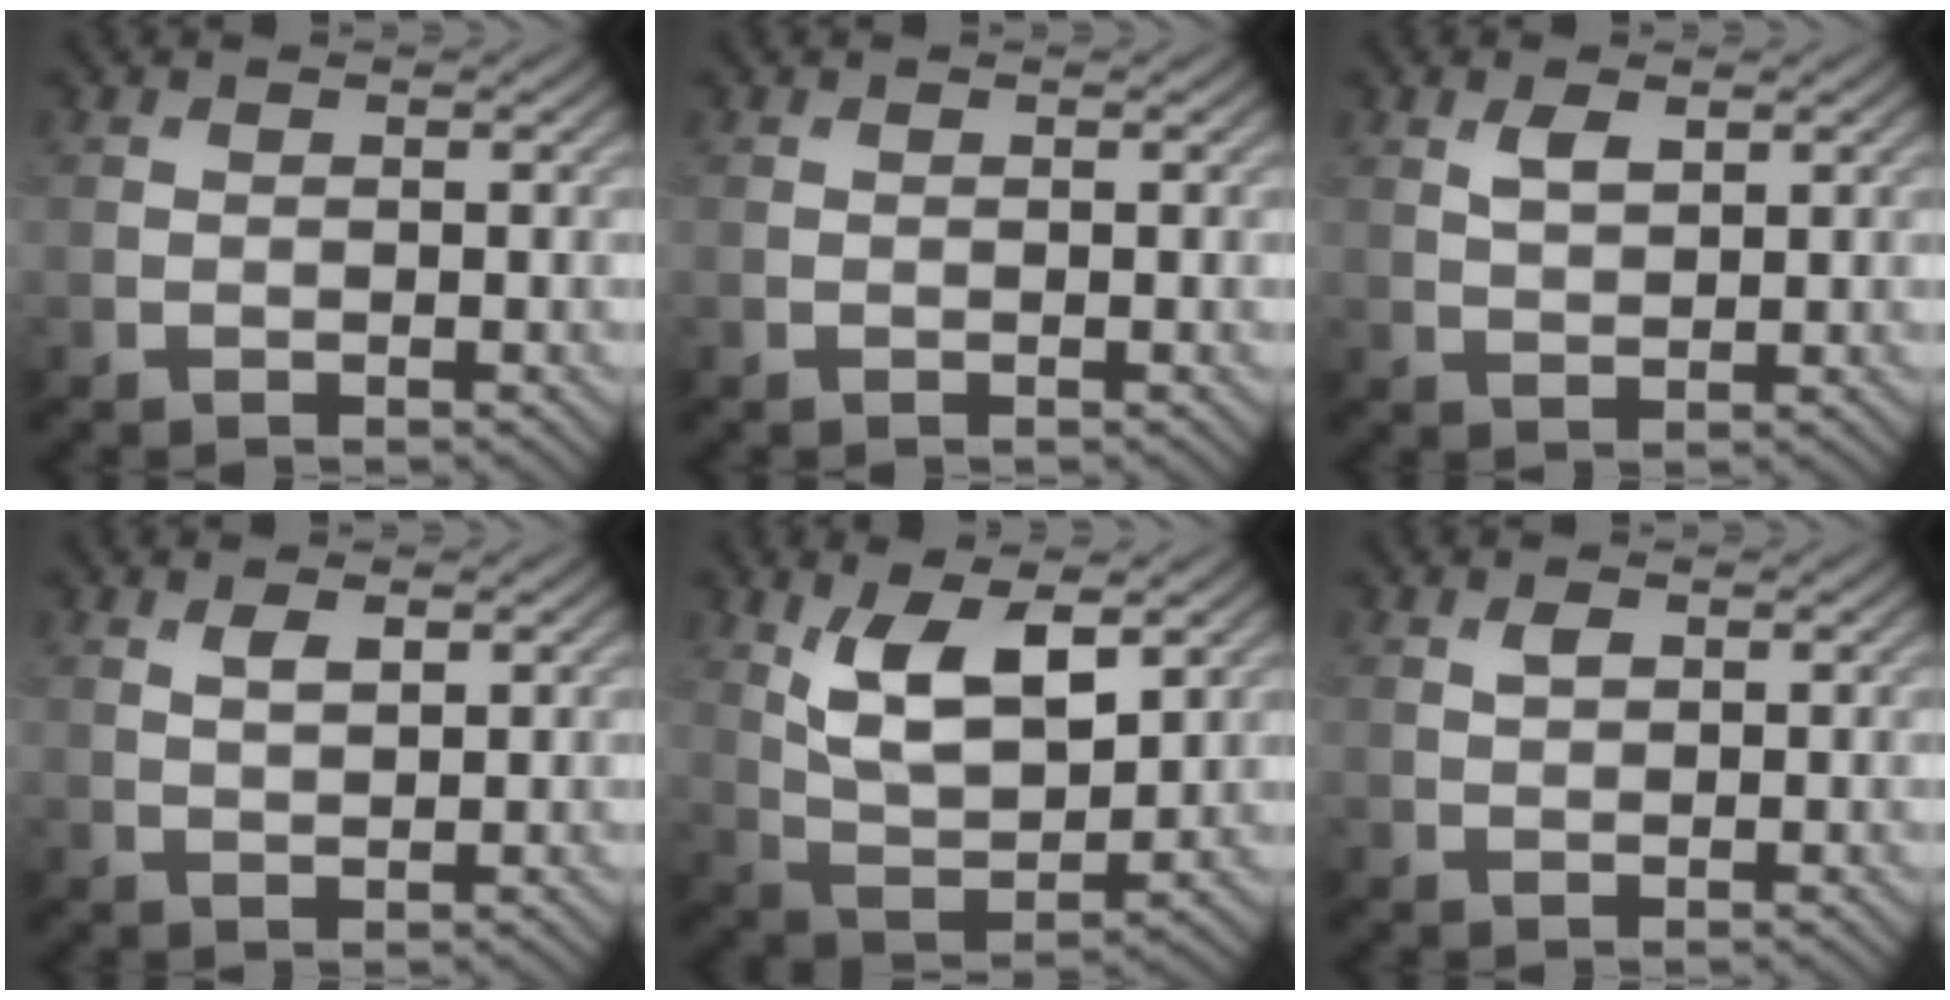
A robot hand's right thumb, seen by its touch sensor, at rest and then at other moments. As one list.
[{"total": 0.0}, {"total": 2.3, "force": [1.1, 1.0, 1.7], "torque": [-0.037, -0.001, 0.025]}, {"total": 2.0, "force": [1.0, 0.7, 1.6], "torque": [-0.032, -0.002, 0.021]}, {"total": 9.6, "force": [4.0, 4.4, 7.5], "torque": [-0.151, -0.005, 0.082]}, {"total": 1.2, "force": [0.6, 0.7, 0.9], "torque": [-0.019, 0.000, 0.011]}]